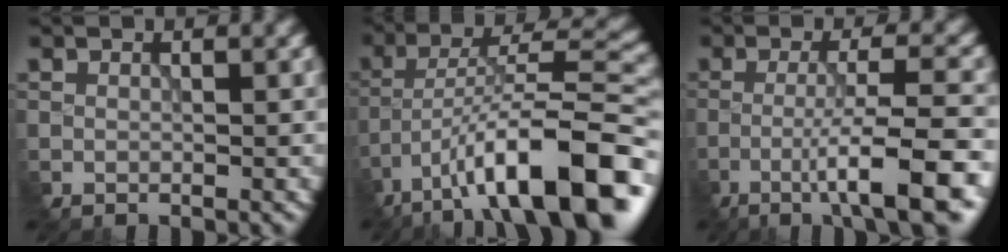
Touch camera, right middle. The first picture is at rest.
{"total": 13.5, "force": [-8.1, 3.6, 10.2], "torque": [-0.154, 0.011, -0.136]}
{"total": 8.0, "force": [-3.9, 1.2, 6.9], "torque": [-0.107, 0.009, -0.067]}